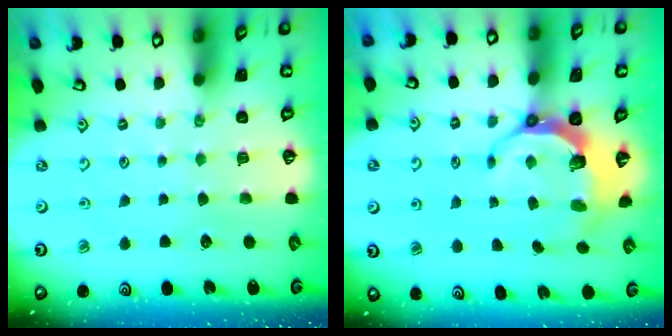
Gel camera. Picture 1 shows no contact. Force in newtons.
{"total": 8.1, "press": 6.9, "slide": 4.3}